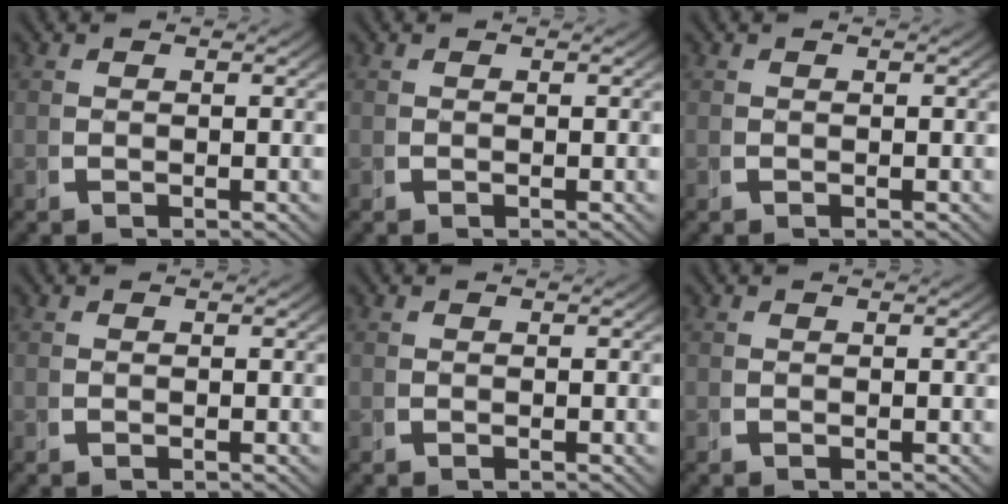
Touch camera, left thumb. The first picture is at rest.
{"total": 0.0}
{"total": 0.0}
{"total": 0.0}
{"total": 0.0}
{"total": 0.0}